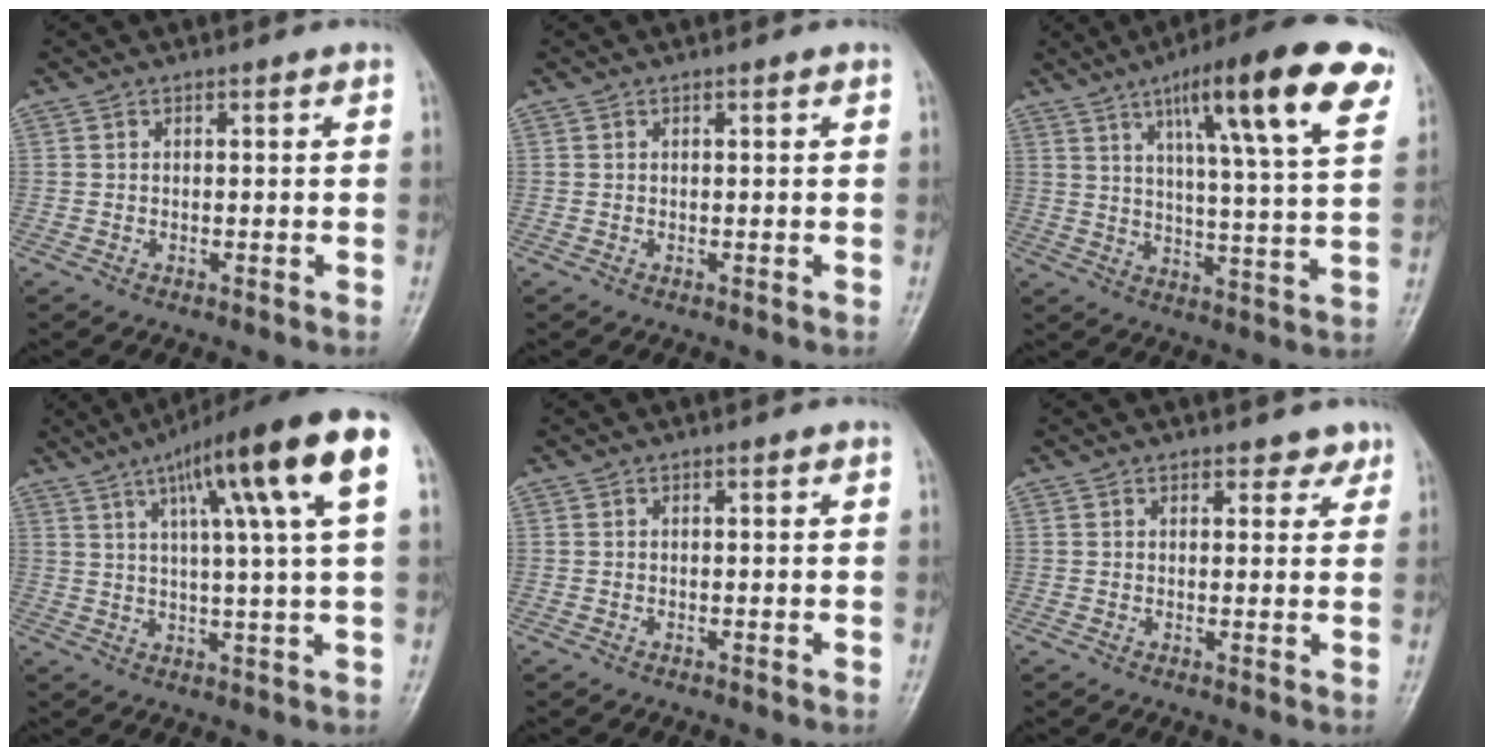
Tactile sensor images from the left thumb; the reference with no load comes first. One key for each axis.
{"total": 0.0}
{"total": 20.0, "fx": 10.3, "fy": 3.3, "fz": 16.9, "tx": -0.227, "ty": -0.023, "tz": 0.148}
{"total": 17.7, "fx": 7.2, "fy": 1.5, "fz": 16.1, "tx": -0.240, "ty": 0.005, "tz": 0.102}
{"total": 0.0}
{"total": 2.7, "fx": 2.1, "fy": 1.5, "fz": 0.8, "tx": 0.013, "ty": -0.010, "tz": 0.022}